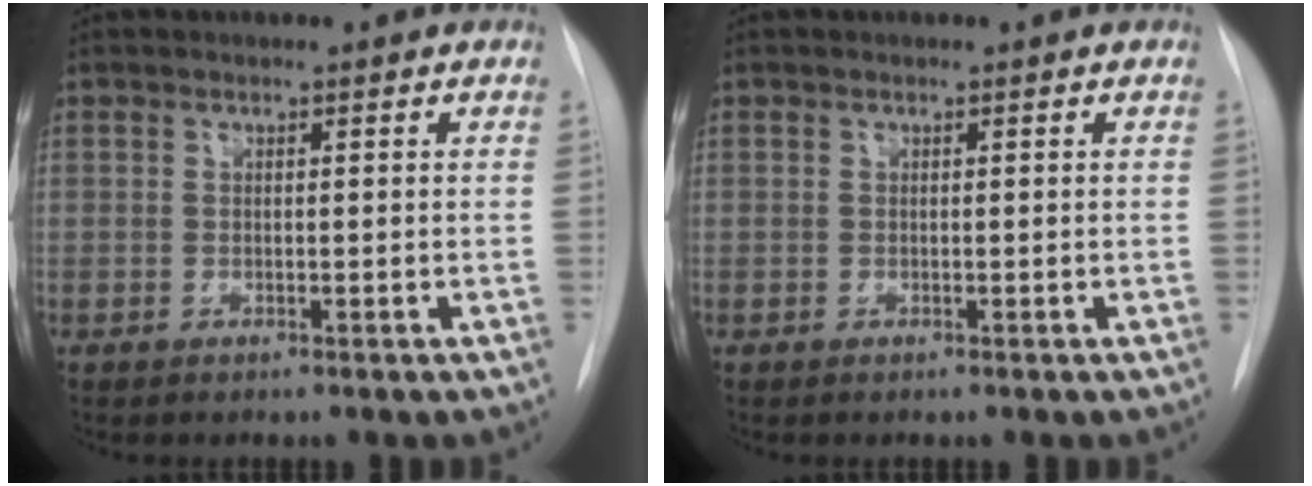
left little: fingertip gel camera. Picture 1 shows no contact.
{"total": 0.0}